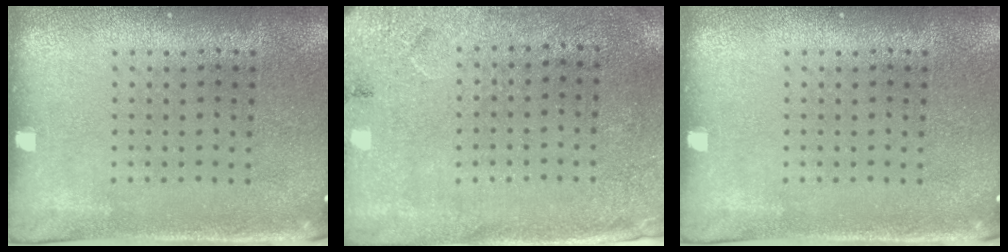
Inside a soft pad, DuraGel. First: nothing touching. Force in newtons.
{"total": 2.7, "press": 2.2, "slide": 1.6}
{"total": 0.0}